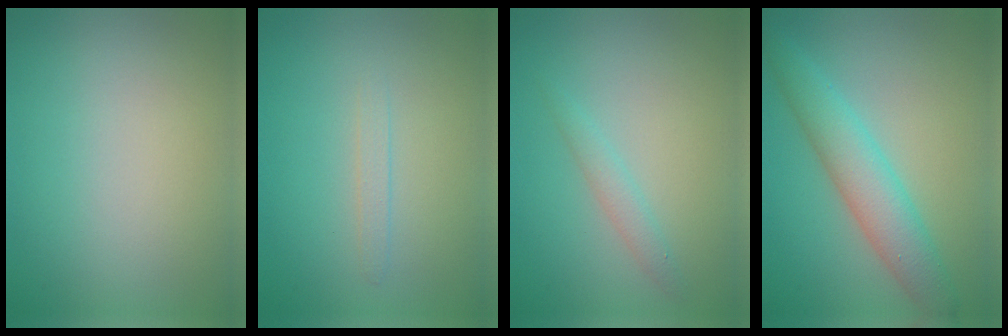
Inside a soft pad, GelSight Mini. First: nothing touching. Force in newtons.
{"total": 0.9, "press": 0.9, "slide": 0.1}
{"total": 1.4, "press": 1.4, "slide": 0.1}
{"total": 4.6, "press": 4.6, "slide": 0.1}